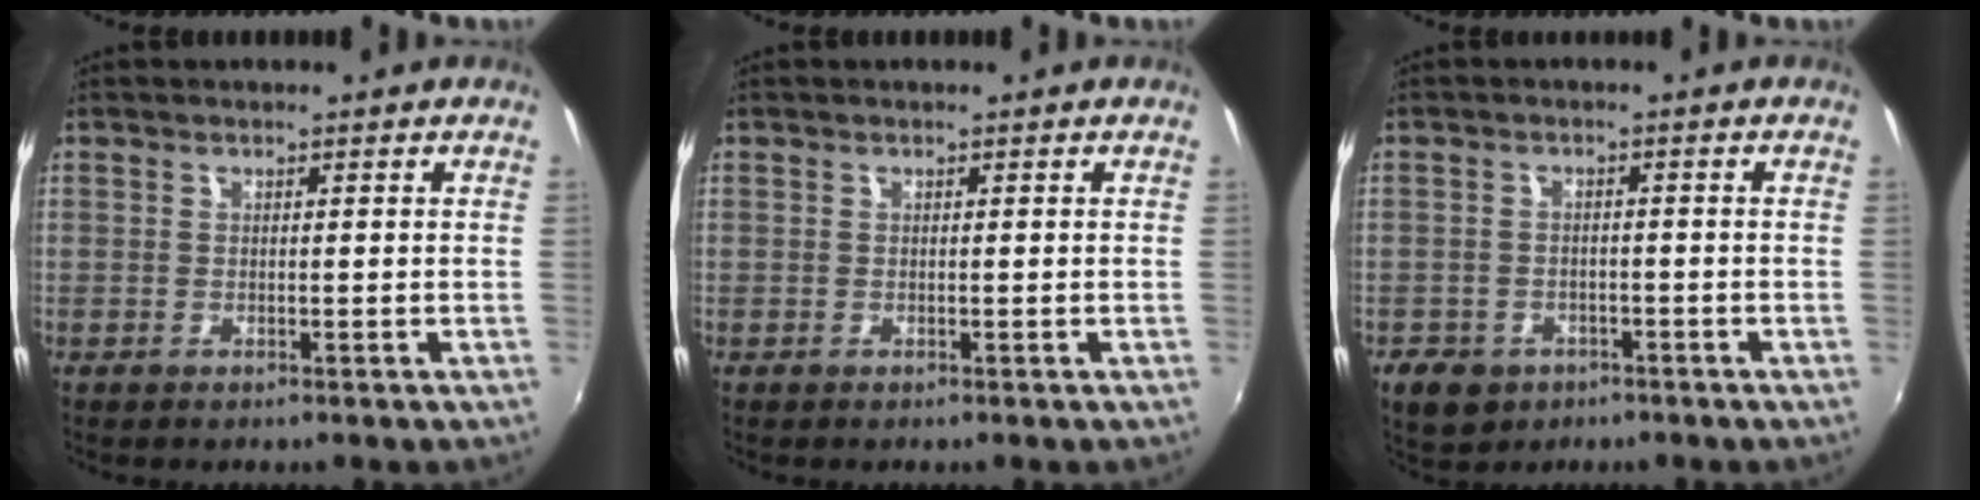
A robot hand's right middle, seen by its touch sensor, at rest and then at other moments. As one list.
[{"total": 0.0}, {"total": 6.3, "force": [-3.7, 4.6, 2.4], "torque": [-0.065, -0.004, -0.052]}]